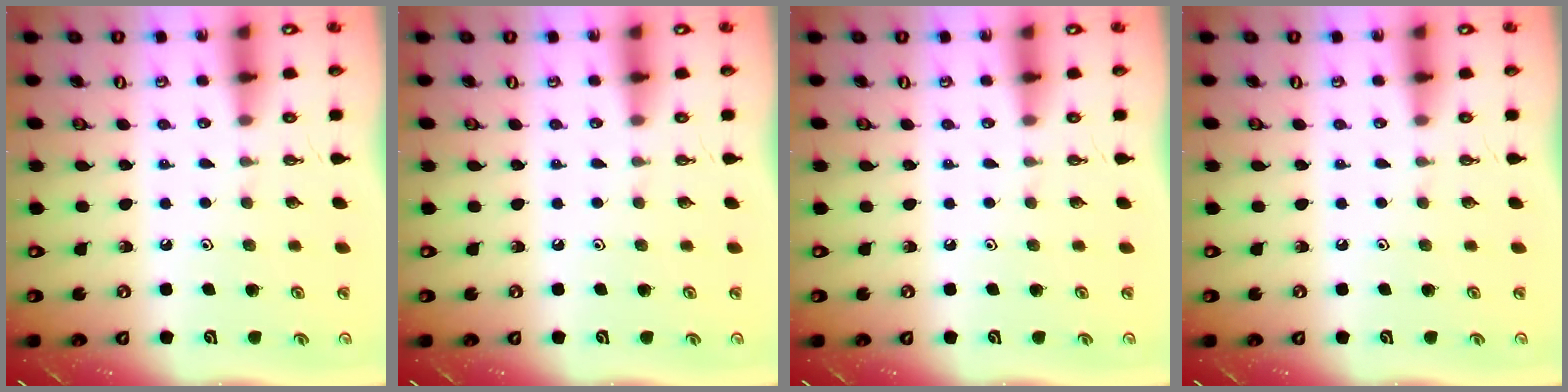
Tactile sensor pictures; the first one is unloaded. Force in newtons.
{"total": 0.0}
{"total": 0.0}
{"total": 0.0}